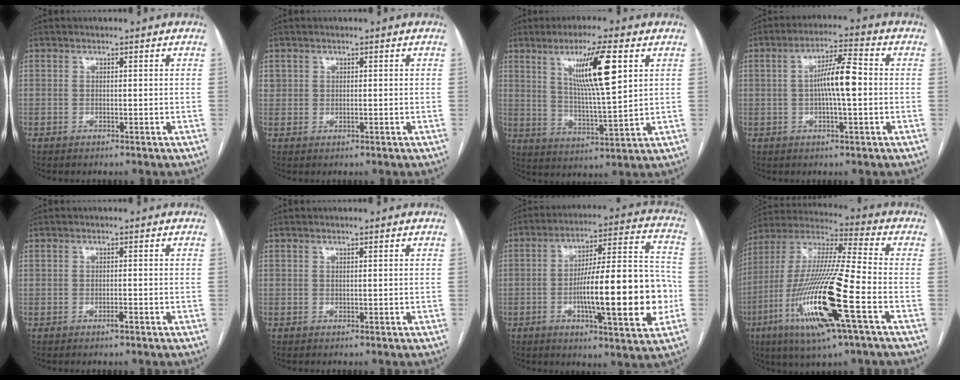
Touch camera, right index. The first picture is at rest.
{"total": 1.3, "force": [0.2, 1.2, 0.6], "torque": [-0.014, 0.008, 0.008]}
{"total": 11.6, "force": [4.6, 0.8, 10.6], "torque": [-0.186, -0.002, 0.081]}
{"total": 7.4, "force": [0.0, 1.0, 7.4], "torque": [-0.134, 0.014, -0.006]}
{"total": 1.0, "force": [-0.6, 0.1, 0.8], "torque": [-0.015, 0.000, -0.009]}
{"total": 0.0}
{"total": 19.9, "force": [-4.1, 3.2, 19.2], "torque": [-0.279, 0.017, -0.057]}
{"total": 21.2, "force": [-7.8, 1.5, 19.7], "torque": [-0.422, -0.029, -0.149]}